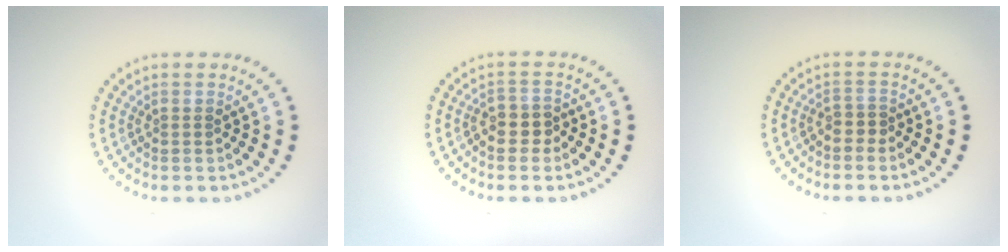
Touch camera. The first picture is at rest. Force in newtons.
{"total": 2.5, "press": 2.3, "slide": 1.0}
{"total": 1.2, "press": 0.8, "slide": 0.8}